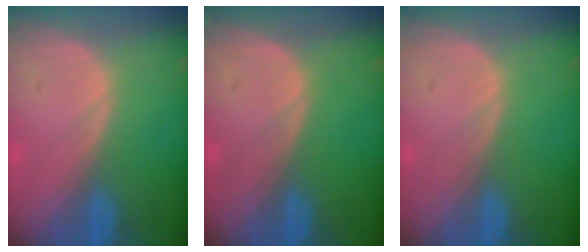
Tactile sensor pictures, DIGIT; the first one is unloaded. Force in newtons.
{"total": 0.0}
{"total": 0.0}